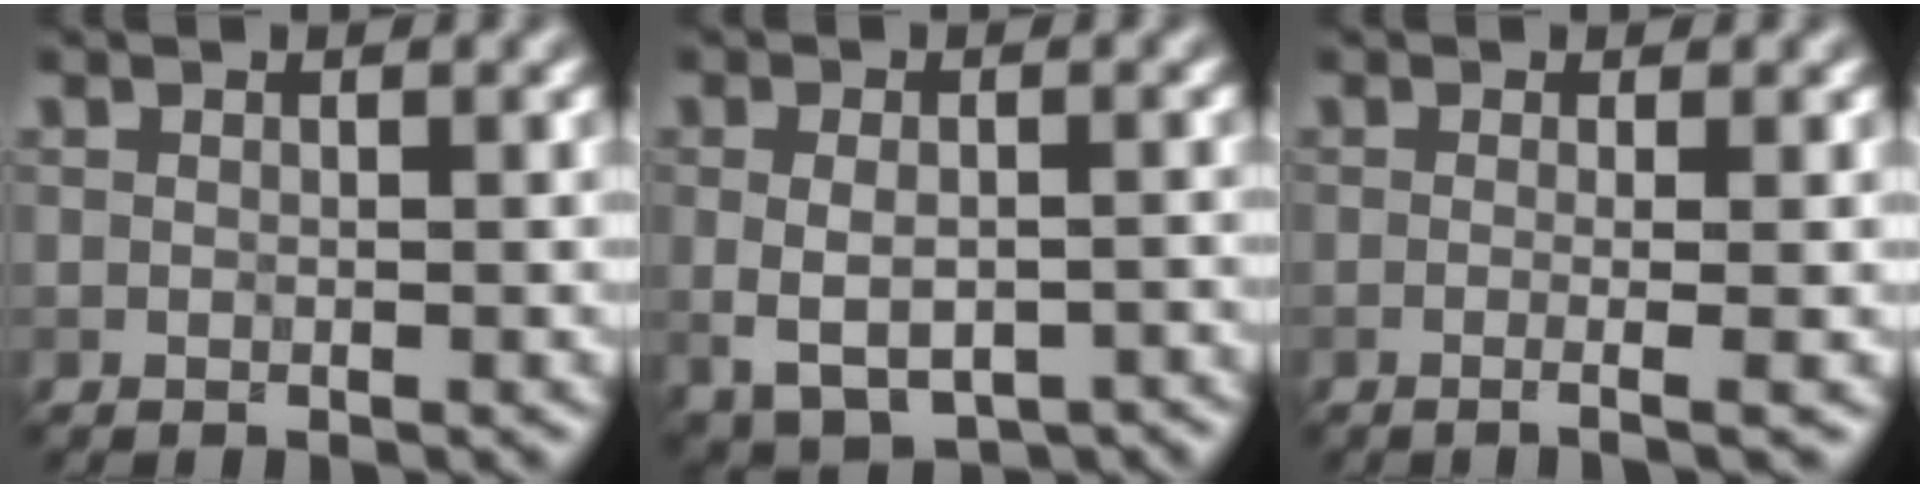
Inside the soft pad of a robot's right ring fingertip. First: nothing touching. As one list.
[{"total": 5.5, "force": [-1.6, 3.4, 4.0], "torque": [-0.070, -0.016, -0.015]}, {"total": 3.2, "force": [0.1, 1.4, 2.9], "torque": [-0.020, 0.002, -0.022]}]